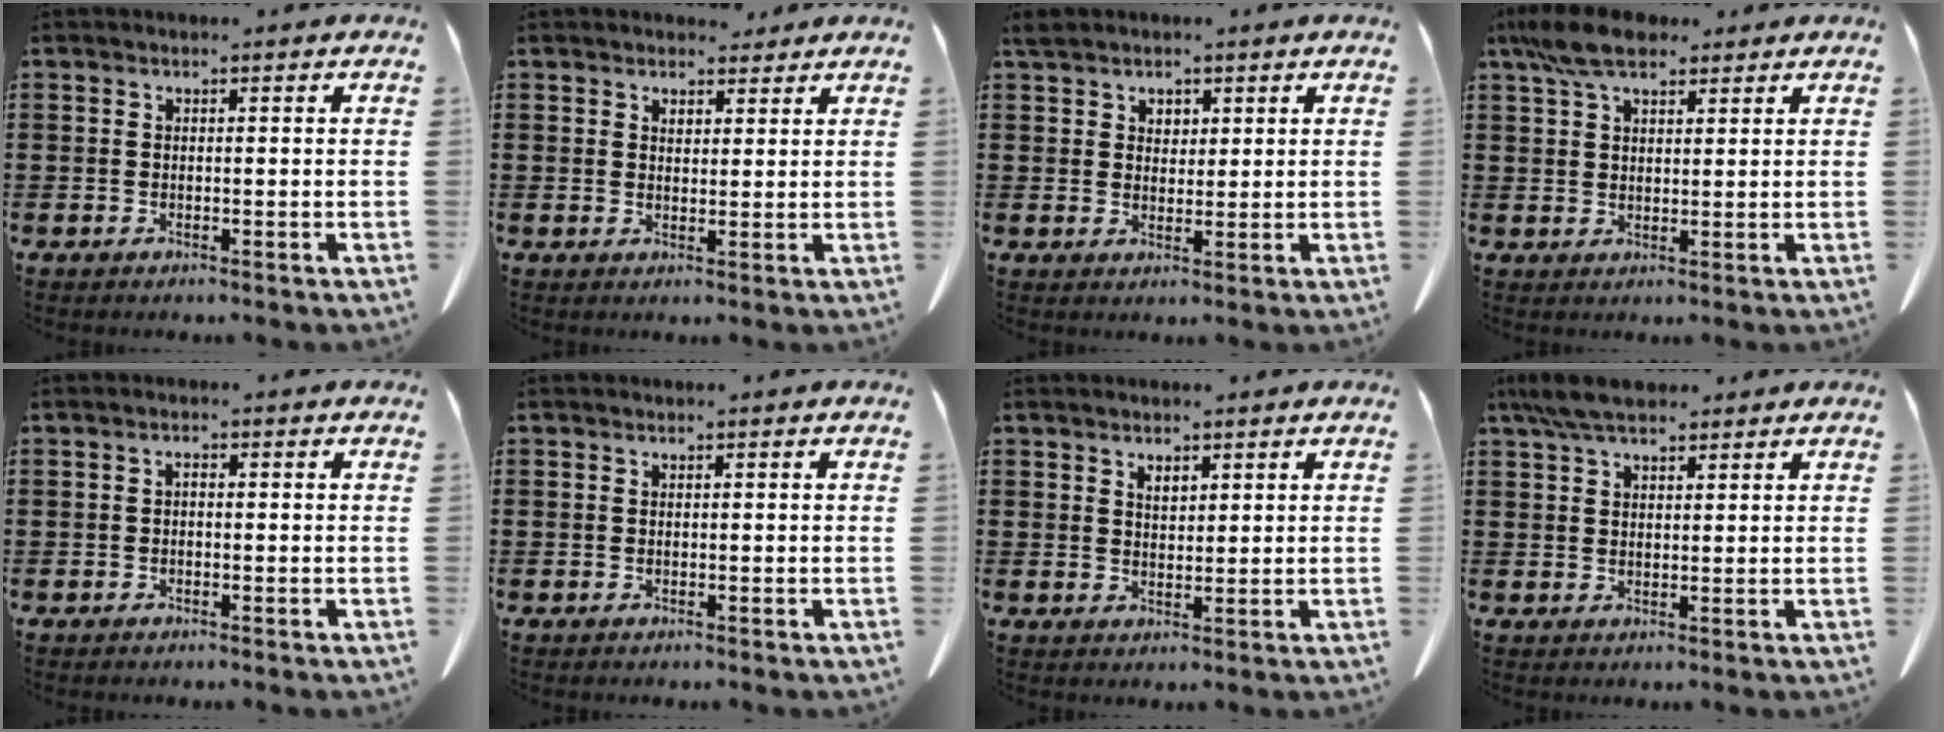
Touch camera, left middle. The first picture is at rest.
{"total": 2.6, "force": [2.3, 1.1, 0.4], "torque": [-0.004, -0.002, 0.044]}
{"total": 3.0, "force": [2.3, 1.9, 0.6], "torque": [-0.014, 0.005, 0.042]}
{"total": 7.2, "force": [5.1, 2.7, 4.3], "torque": [-0.098, -0.001, 0.096]}
{"total": 1.0, "force": [-0.3, 0.4, 0.8], "torque": [-0.018, -0.001, -0.006]}
{"total": 0.0}
{"total": 2.1, "force": [1.6, 0.8, 1.0], "torque": [-0.015, -0.002, 0.028]}
{"total": 6.0, "force": [4.6, 1.7, 3.5], "torque": [-0.079, -0.004, 0.088]}